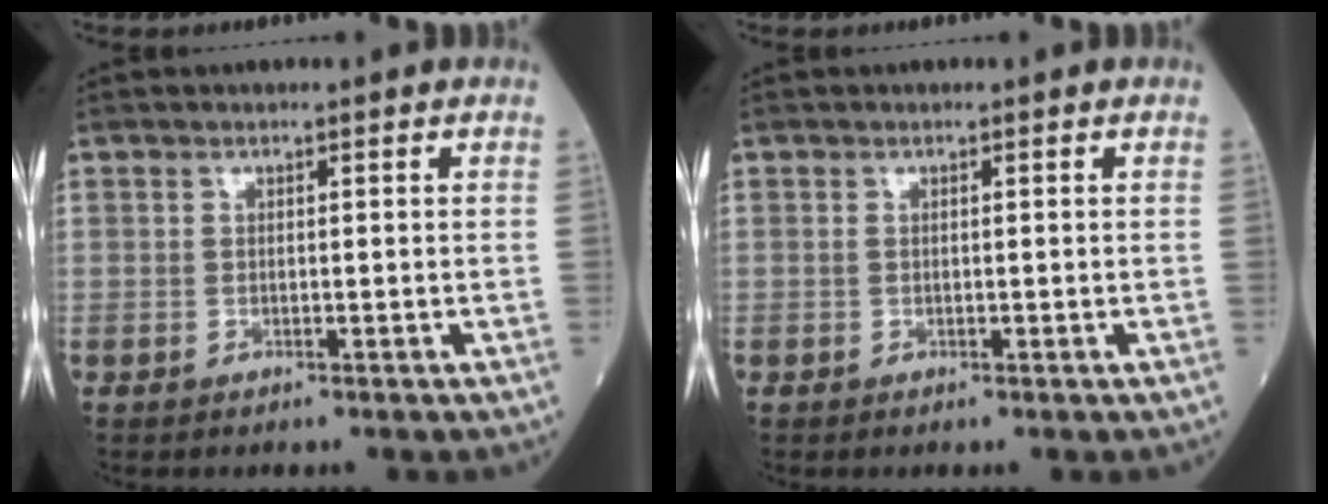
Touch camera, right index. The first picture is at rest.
{"total": 0.0}